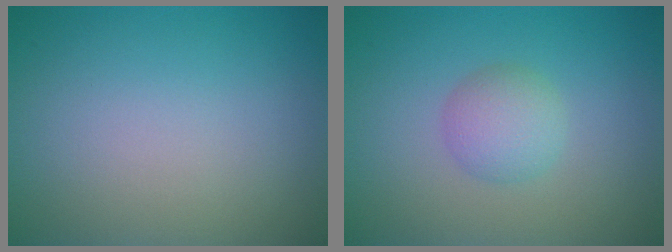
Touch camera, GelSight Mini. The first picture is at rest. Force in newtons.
{"total": 2.4, "press": 2.4, "slide": 0.1}